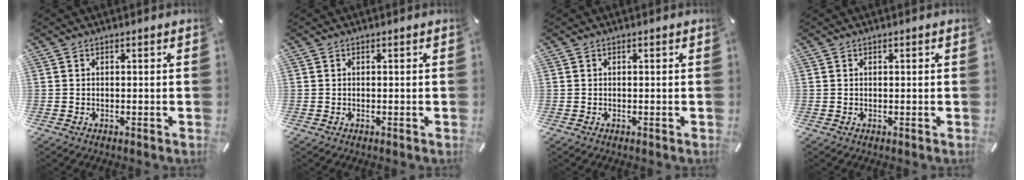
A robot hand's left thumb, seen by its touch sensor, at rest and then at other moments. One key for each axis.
{"total": 0.0}
{"total": 0.0}
{"total": 0.0}